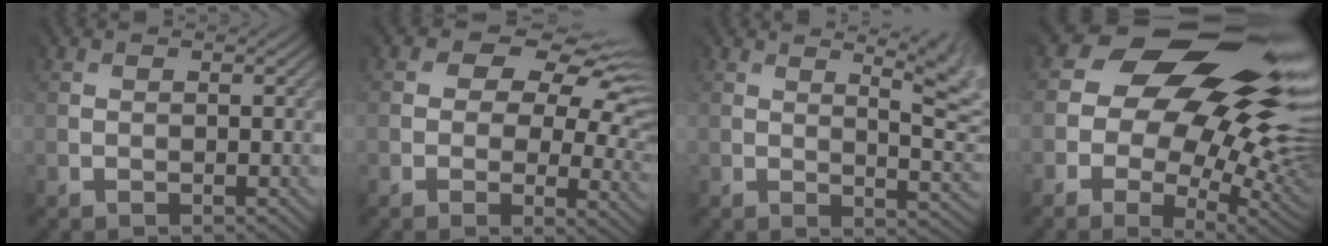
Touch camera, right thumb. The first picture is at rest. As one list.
[{"total": 11.3, "force": [2.8, 7.1, 8.3], "torque": [-0.126, 0.004, 0.061]}, {"total": 9.4, "force": [4.1, 3.2, 7.9], "torque": [-0.083, 0.031, 0.049]}, {"total": 17.0, "force": [3.8, 10.3, 12.9], "torque": [-0.213, -0.002, 0.071]}]